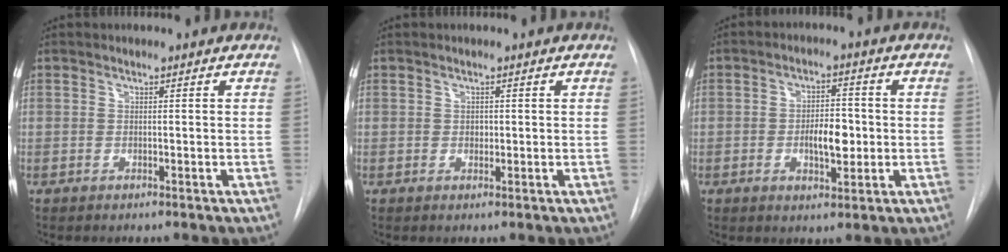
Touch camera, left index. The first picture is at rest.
{"total": 0.7, "force": [0.2, 0.6, 0.4], "torque": [-0.003, 0.001, 0.002]}
{"total": 5.7, "force": [-0.8, 2.5, 5.0], "torque": [-0.082, 0.004, -0.010]}